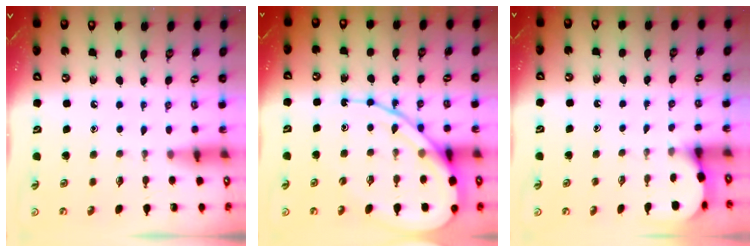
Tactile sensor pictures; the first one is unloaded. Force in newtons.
{"total": 15.4, "press": 15.3, "slide": 1.3}
{"total": 2.6, "press": 2.6, "slide": 0.2}